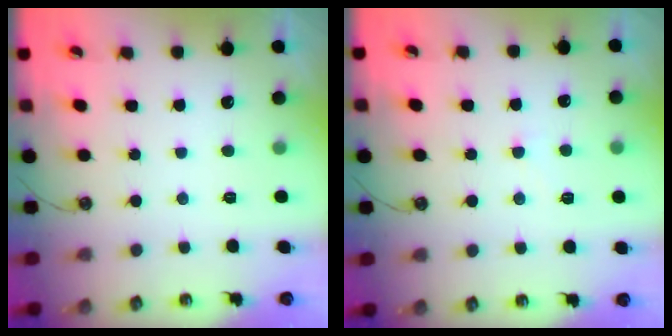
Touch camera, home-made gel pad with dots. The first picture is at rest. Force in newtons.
{"total": 4.4, "press": 4.4, "slide": 0.6}